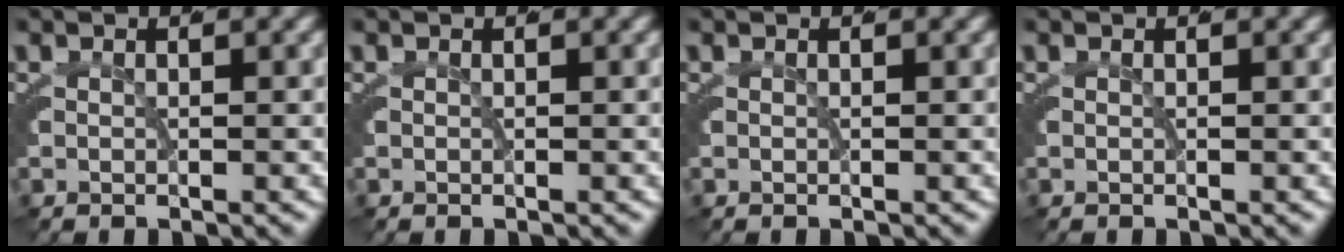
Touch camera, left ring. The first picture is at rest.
{"total": 0.0}
{"total": 0.0}
{"total": 0.0}